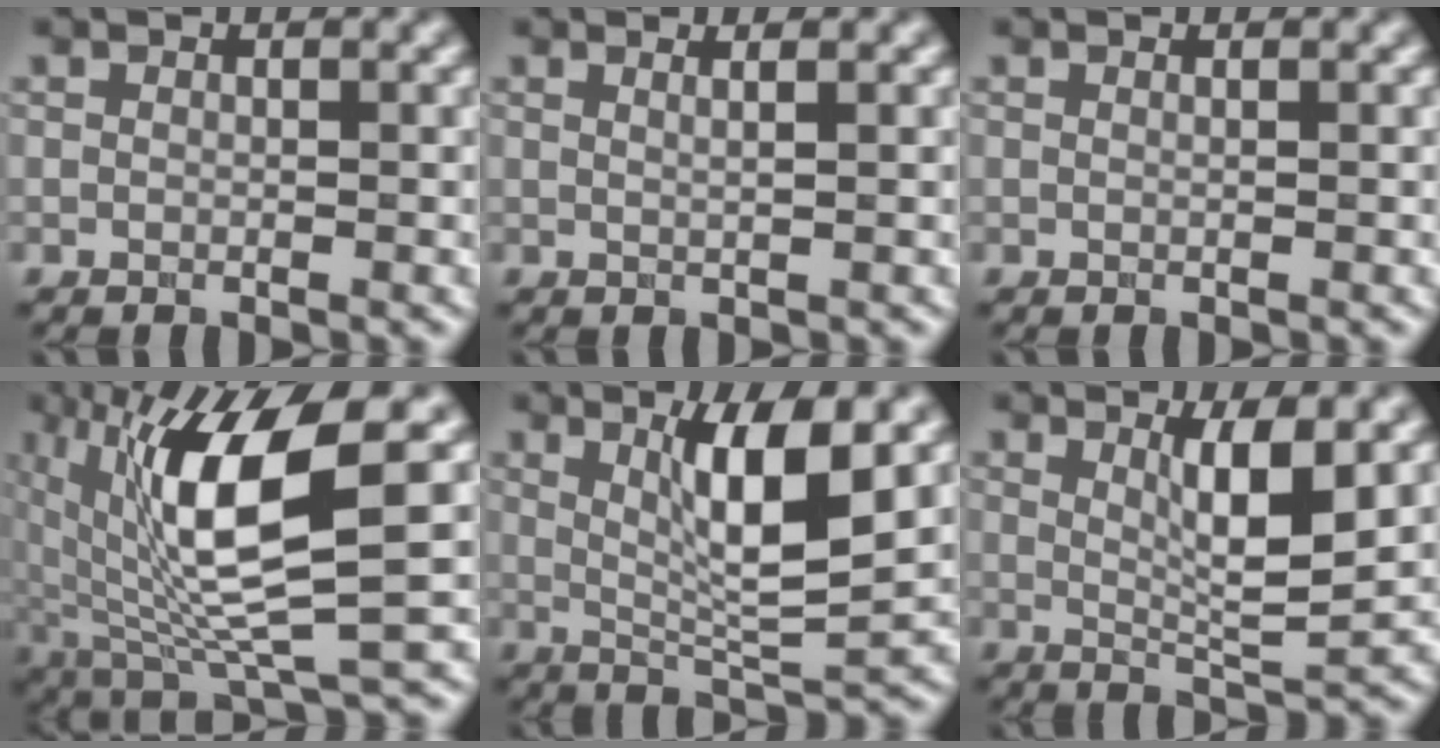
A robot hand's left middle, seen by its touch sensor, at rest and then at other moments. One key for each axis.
{"total": 2.1, "fx": 0.9, "fy": 1.0, "fz": 1.6, "tx": -0.002, "ty": 0.004, "tz": -0.012}
{"total": 0.8, "fx": 0.4, "fy": 0.4, "fz": 0.6, "tx": -0.006, "ty": -0.004, "tz": -0.007}
{"total": 10.6, "fx": 1.4, "fy": 2.8, "fz": 10.2, "tx": -0.189, "ty": -0.009, "tz": 0.033}
{"total": 7.1, "fx": 1.9, "fy": 1.5, "fz": 6.7, "tx": -0.107, "ty": -0.012, "tz": 0.037}
{"total": 4.9, "fx": 1.2, "fy": 1.0, "fz": 4.6, "tx": -0.075, "ty": -0.012, "tz": 0.025}